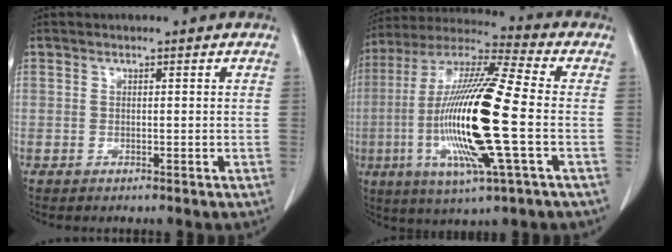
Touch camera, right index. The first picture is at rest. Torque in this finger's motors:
{"motor_torque": [2.14, 0.00, 1.05, 0.21]}